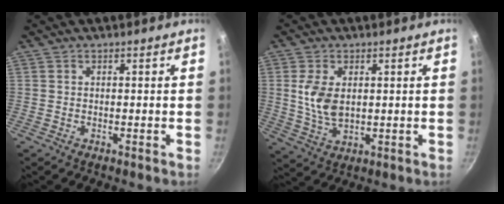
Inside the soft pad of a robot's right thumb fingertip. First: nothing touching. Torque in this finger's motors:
{"motor_torque": [0.13, 0.11, 1.00, 0.37, 0.27]}